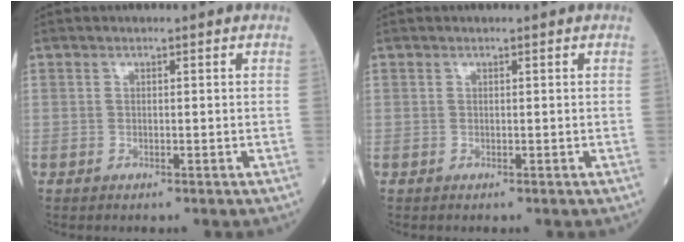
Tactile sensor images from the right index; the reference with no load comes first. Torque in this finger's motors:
{"motor_torque": [0.00, 0.00, 0.00, 0.00]}